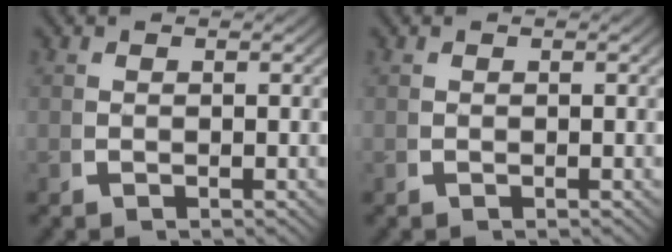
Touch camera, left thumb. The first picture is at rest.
{"total": 0.0}